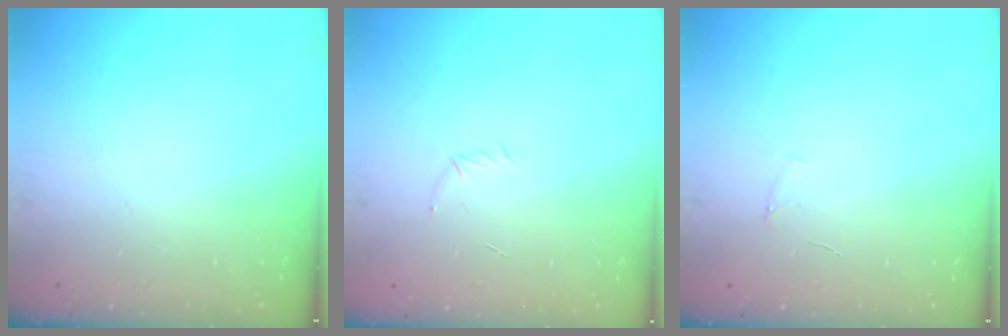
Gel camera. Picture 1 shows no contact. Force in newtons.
{"total": 3.2, "press": 3.1, "slide": 0.7}
{"total": 4.0, "press": 3.8, "slide": 1.1}